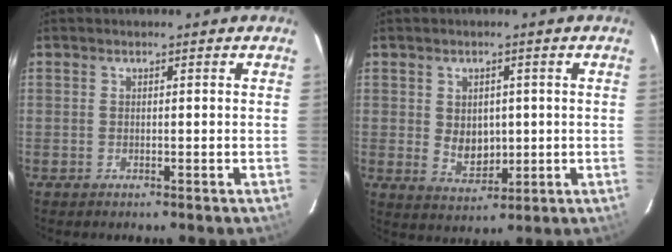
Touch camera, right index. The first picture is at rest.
{"total": 6.1, "force": [0.2, 4.6, 4.0], "torque": [-0.068, -0.003, 0.016]}